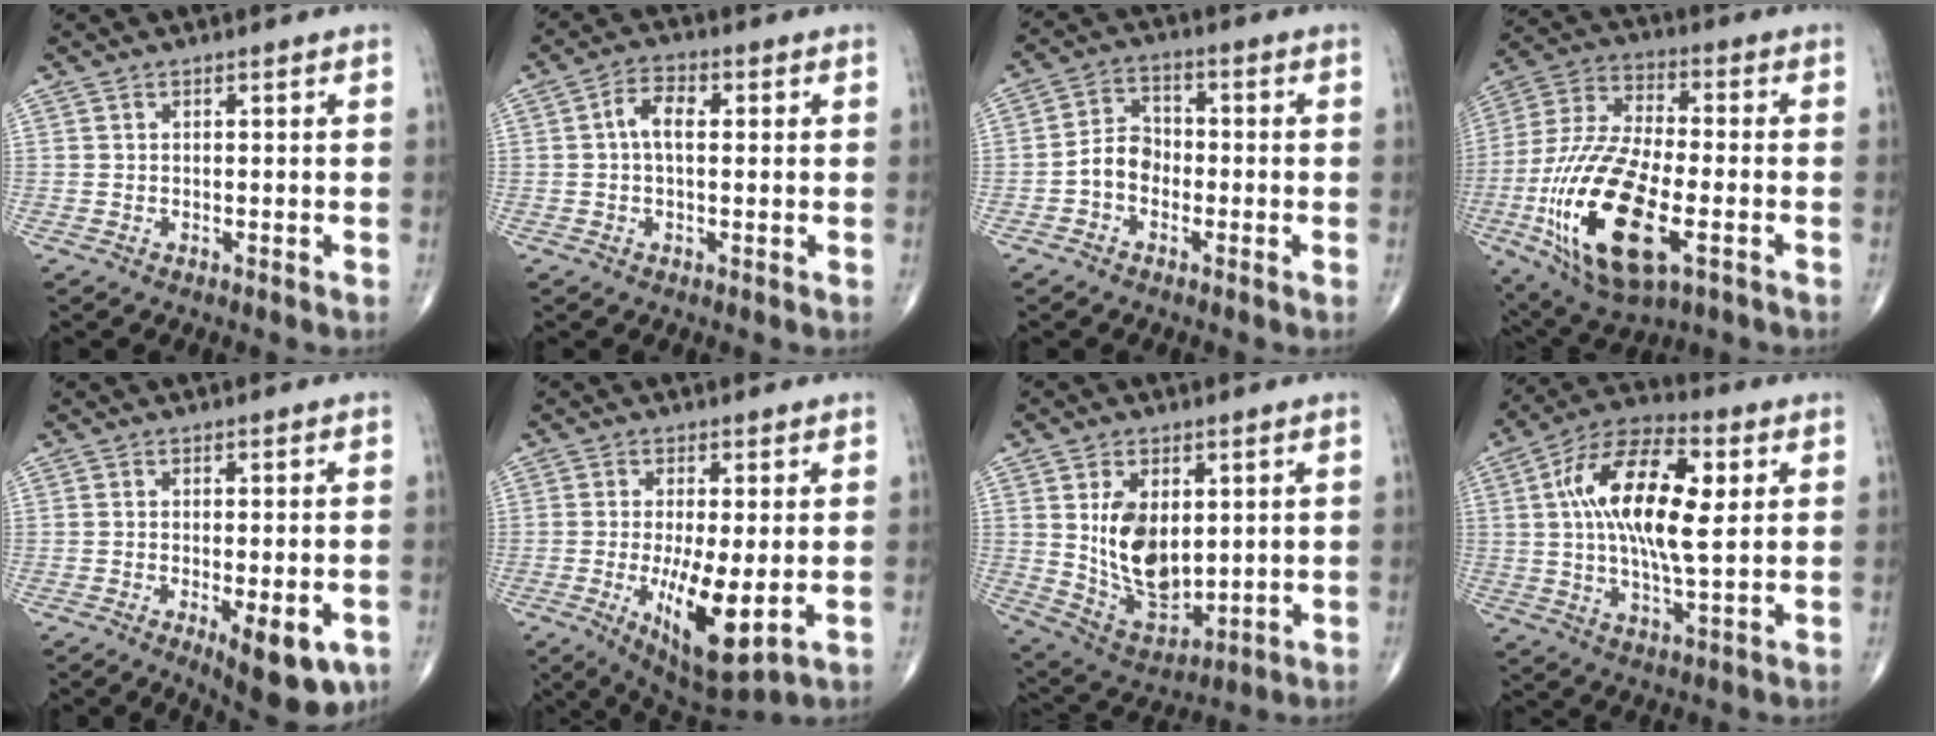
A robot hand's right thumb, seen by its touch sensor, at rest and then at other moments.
{"total": 5.4, "force": [0.8, 2.9, 4.4], "torque": [-0.080, 0.017, 0.009]}
{"total": 5.7, "force": [-1.8, 4.3, 3.2], "torque": [-0.040, 0.026, -0.045]}
{"total": 23.9, "force": [-7.2, 10.2, 20.3], "torque": [-0.431, 0.000, -0.121]}
{"total": 10.3, "force": [-4.2, 3.7, 8.7], "torque": [-0.105, -0.005, -0.052]}
{"total": 12.4, "force": [-2.5, 4.0, 11.5], "torque": [-0.198, -0.027, -0.029]}
{"total": 13.5, "force": [2.1, 8.3, 10.5], "torque": [-0.156, -0.020, 0.057]}
{"total": 18.5, "force": [3.5, 7.8, 16.4], "torque": [-0.286, 0.012, 0.052]}